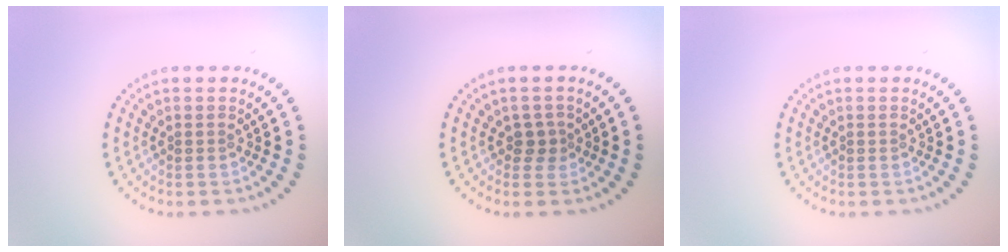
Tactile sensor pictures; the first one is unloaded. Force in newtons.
{"total": 1.4, "press": 1.1, "slide": 0.8}
{"total": 0.0}